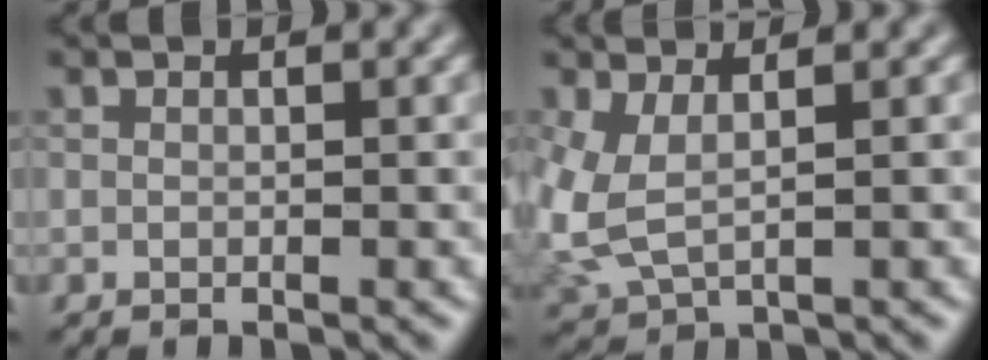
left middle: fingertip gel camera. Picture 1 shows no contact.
{"total": 4.0, "force": [0.6, 2.1, 3.3], "torque": [-0.097, -0.008, 0.014]}